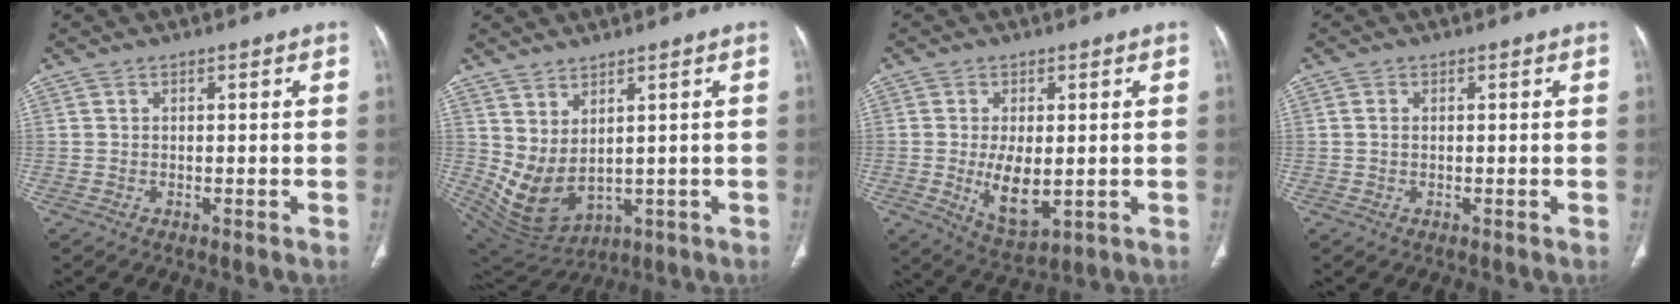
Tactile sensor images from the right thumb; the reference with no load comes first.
{"total": 8.7, "force": [2.0, 4.9, 6.9], "torque": [-0.117, -0.022, 0.072]}
{"total": 8.2, "force": [-0.9, 4.1, 7.0], "torque": [-0.112, -0.019, -0.002]}
{"total": 0.8, "force": [0.1, 0.6, 0.6], "torque": [-0.011, 0.002, 0.002]}